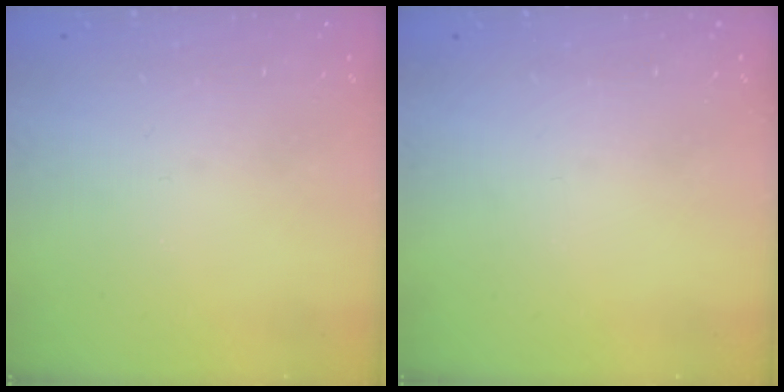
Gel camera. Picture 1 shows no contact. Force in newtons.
{"total": 0.0}